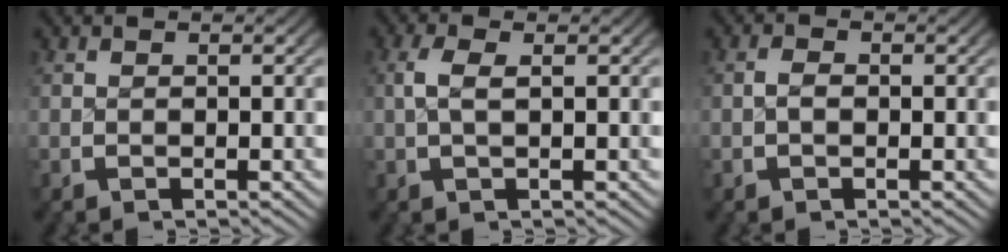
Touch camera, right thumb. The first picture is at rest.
{"total": 2.0, "force": [0.5, 0.7, 1.8], "torque": [-0.043, 0.003, 0.011]}
{"total": 1.1, "force": [-0.3, 0.7, 0.8], "torque": [-0.018, -0.004, -0.004]}